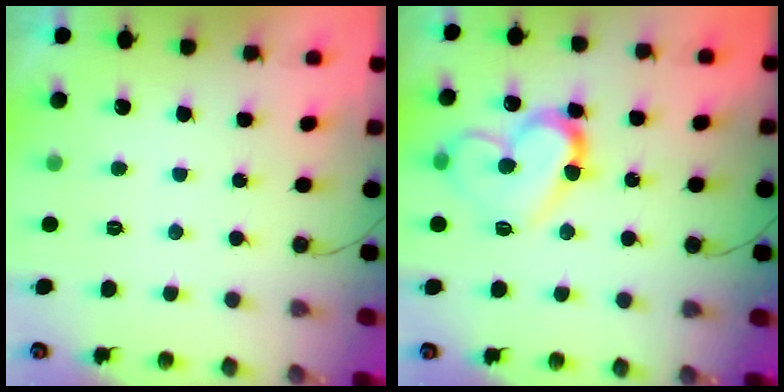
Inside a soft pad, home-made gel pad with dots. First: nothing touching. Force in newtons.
{"total": 14.6, "press": 14.5, "slide": 1.8}